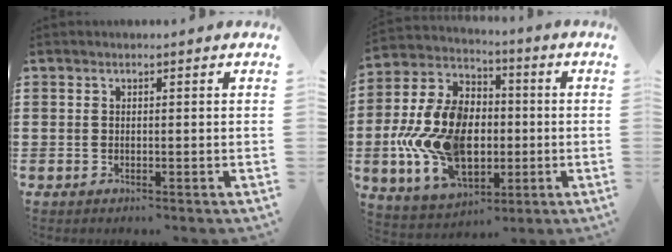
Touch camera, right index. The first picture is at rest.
{"total": 15.1, "force": [-2.0, 10.1, 11.0], "torque": [-0.271, 0.005, -0.035]}